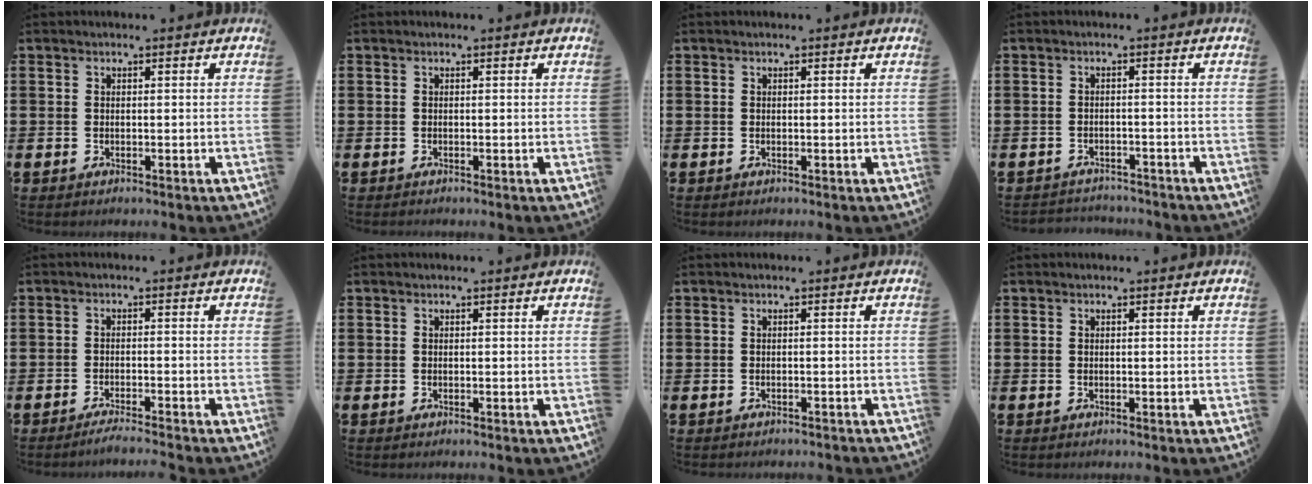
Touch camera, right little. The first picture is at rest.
{"total": 0.0}
{"total": 0.0}
{"total": 1.8, "force": [-1.7, 0.2, -0.3], "torque": [-0.001, 0.003, -0.040]}
{"total": 1.6, "force": [-1.4, -0.1, 0.8], "torque": [-0.011, 0.003, -0.028]}
{"total": 0.0}
{"total": 0.5, "force": [-0.5, 0.0, 0.0], "torque": [-0.001, -0.002, -0.011]}
{"total": 0.0}